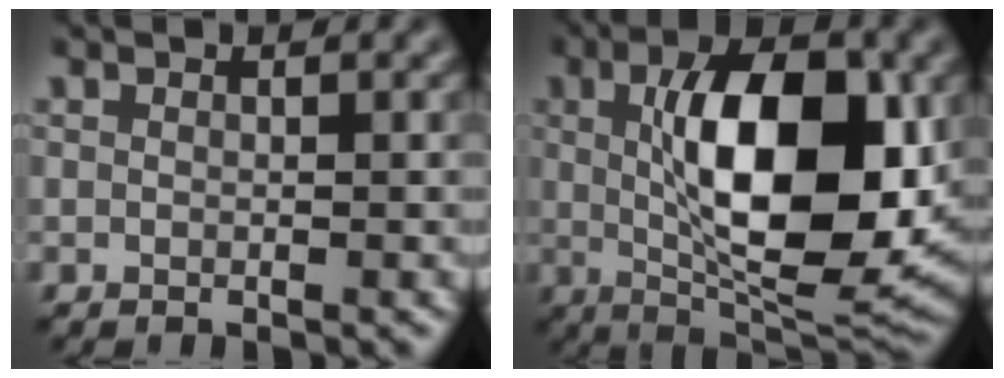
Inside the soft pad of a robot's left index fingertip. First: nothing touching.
{"total": 12.4, "force": [1.1, 5.3, 11.2], "torque": [-0.168, 0.002, 0.020]}